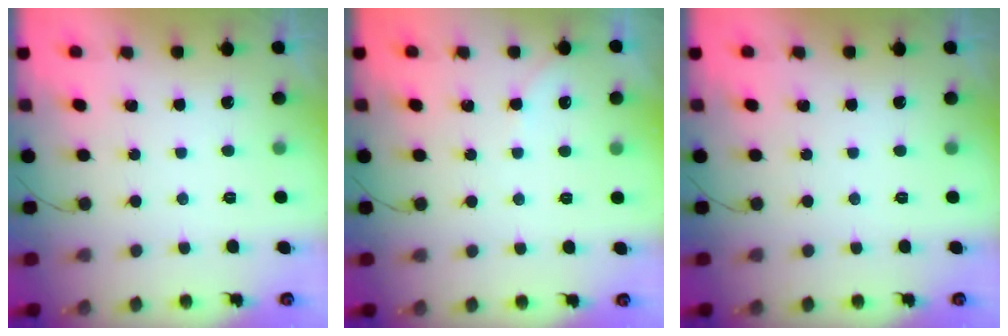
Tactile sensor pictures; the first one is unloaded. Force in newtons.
{"total": 1.7, "press": 1.6, "slide": 0.3}
{"total": 0.0}